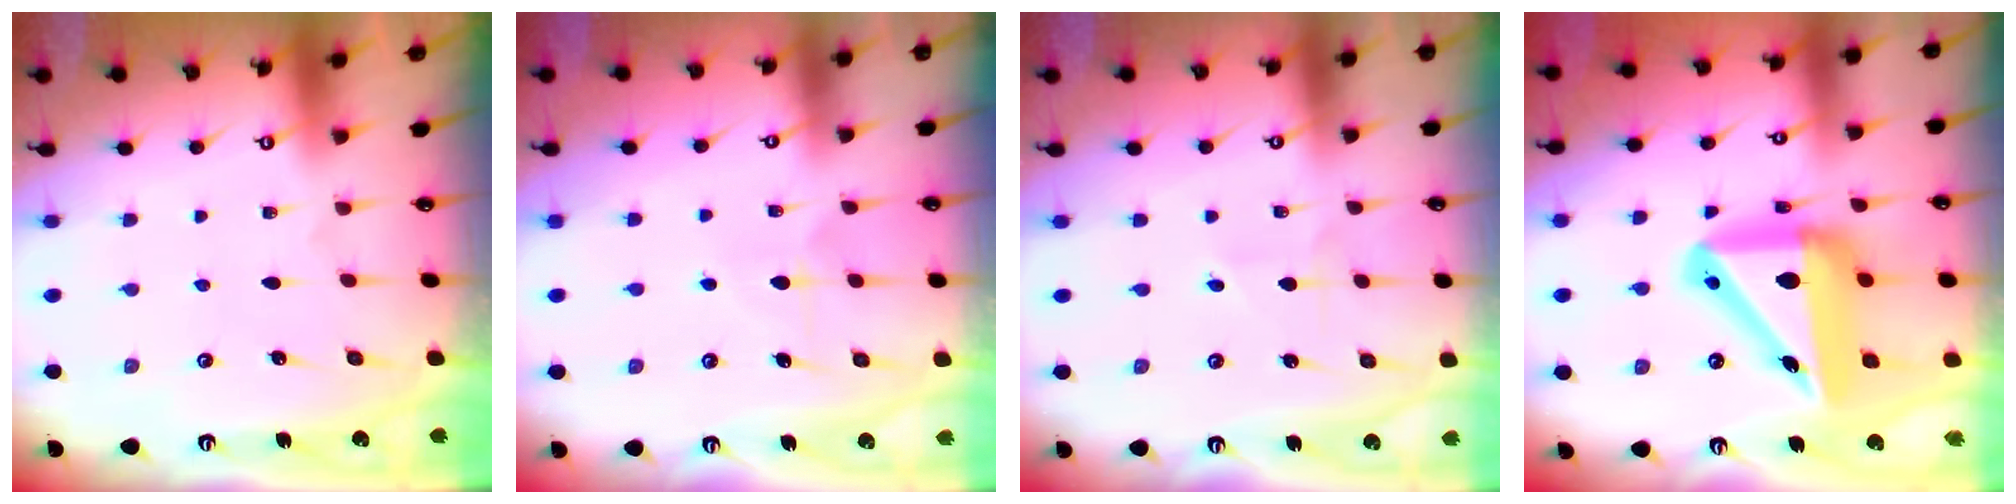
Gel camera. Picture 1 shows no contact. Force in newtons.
{"total": 5.1, "press": 5.1, "slide": 0.5}
{"total": 1.6, "press": 1.6, "slide": 0.1}
{"total": 19.0, "press": 18.7, "slide": 3.8}